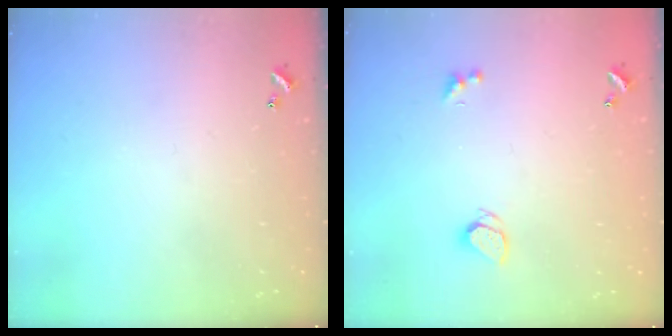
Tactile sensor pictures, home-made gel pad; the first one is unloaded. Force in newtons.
{"total": 1.9, "press": 1.8, "slide": 0.4}